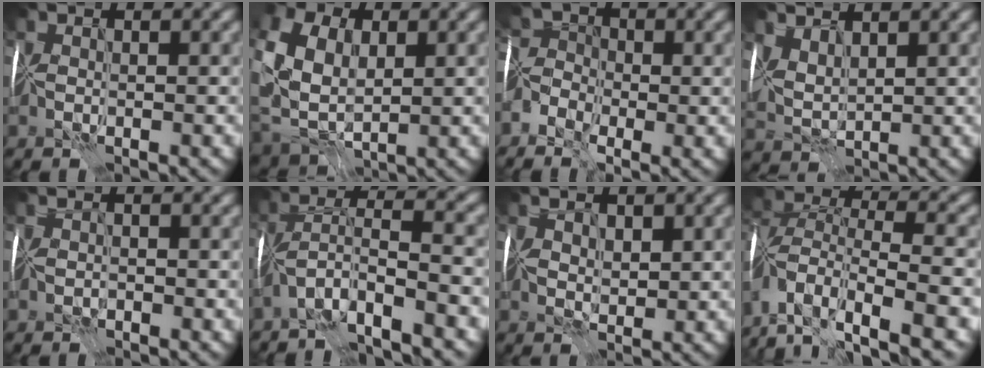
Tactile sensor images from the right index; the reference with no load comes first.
{"total": 10.4, "force": [1.6, 7.3, 7.1], "torque": [-0.166, 0.007, 0.023]}
{"total": 6.3, "force": [-3.2, 4.4, 3.1], "torque": [-0.043, -0.002, -0.061]}
{"total": 3.7, "force": [2.4, 1.8, 2.1], "torque": [-0.058, 0.009, 0.050]}
{"total": 0.6, "force": [0.0, 0.4, 0.4], "torque": [-0.011, 0.001, -0.001]}
{"total": 5.6, "force": [-3.4, 1.0, 4.4], "torque": [-0.083, 0.014, -0.074]}
{"total": 2.3, "force": [1.2, 1.4, 1.4], "torque": [-0.030, 0.001, 0.021]}
{"total": 12.3, "force": [-8.2, 5.8, 7.1], "torque": [-0.147, 0.000, -0.131]}